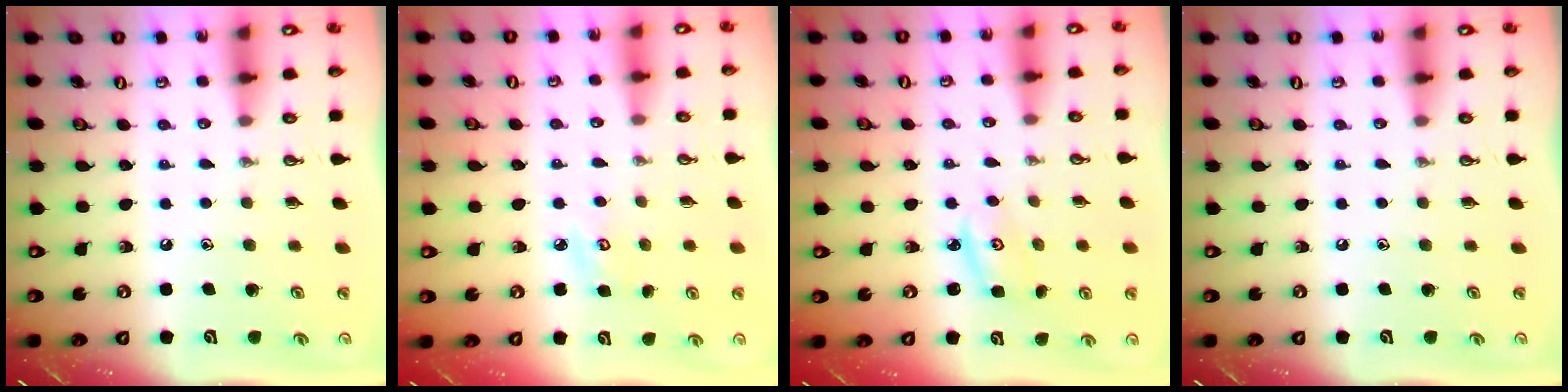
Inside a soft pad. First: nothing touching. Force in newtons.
{"total": 4.4, "press": 4.4, "slide": 0.4}
{"total": 2.7, "press": 2.6, "slide": 0.3}
{"total": 0.0}